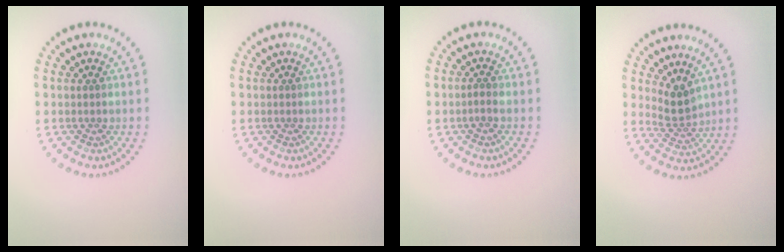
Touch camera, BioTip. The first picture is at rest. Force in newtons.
{"total": 0.0}
{"total": 0.6, "press": 0.3, "slide": 0.6}
{"total": 2.4, "press": 1.7, "slide": 1.7}